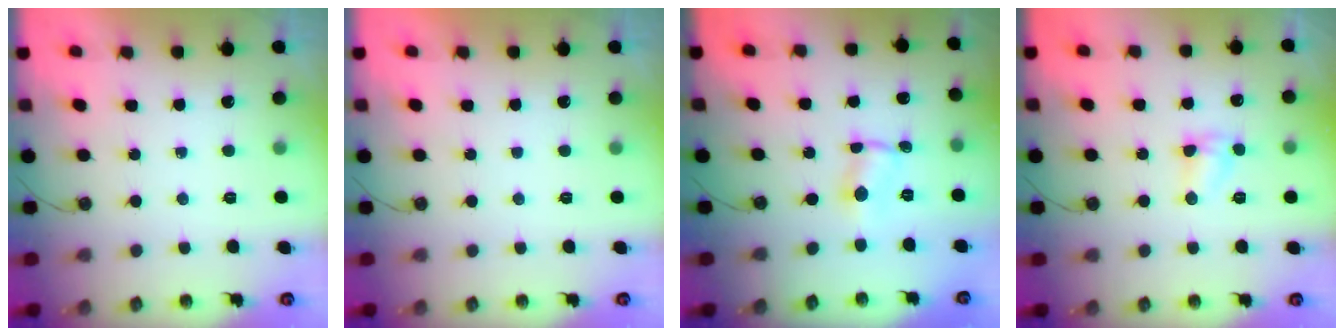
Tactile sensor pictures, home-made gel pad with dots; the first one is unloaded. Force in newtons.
{"total": 0.0}
{"total": 0.8, "press": 0.6, "slide": 0.5}
{"total": 4.1, "press": 4.1, "slide": 0.5}